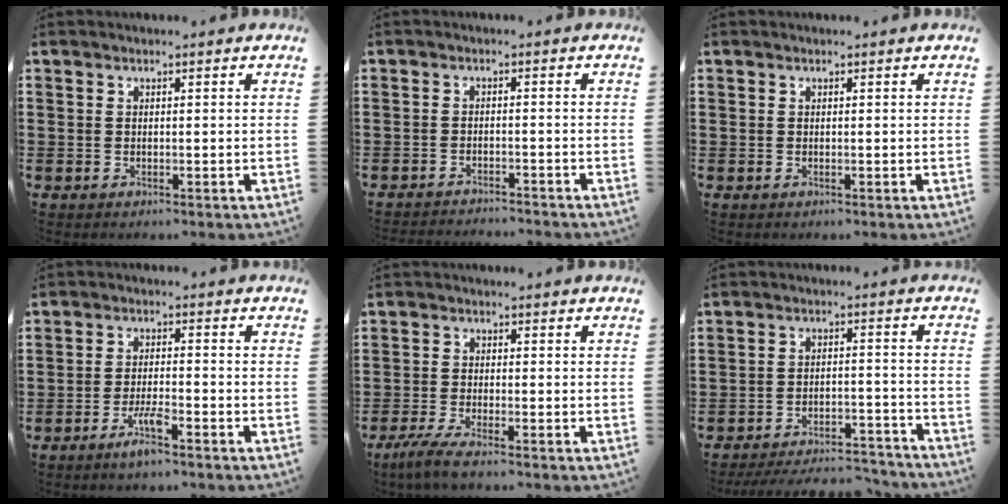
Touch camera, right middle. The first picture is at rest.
{"total": 2.0, "force": [-2.0, -0.1, 0.1], "torque": [-0.007, -0.002, -0.041]}
{"total": 0.0}
{"total": 4.1, "force": [-2.7, 0.5, 3.0], "torque": [-0.065, -0.002, -0.053]}
{"total": 3.3, "force": [-2.5, -0.1, 2.1], "torque": [-0.058, -0.016, -0.052]}
{"total": 5.7, "force": [-5.4, 0.4, 1.7], "torque": [-0.039, -0.005, -0.107]}